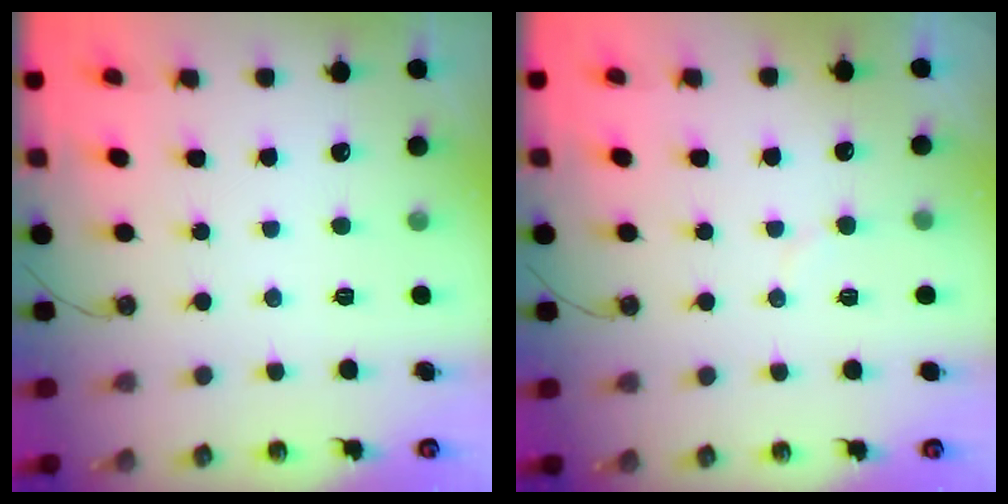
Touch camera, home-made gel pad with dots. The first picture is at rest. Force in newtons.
{"total": 3.6, "press": 3.6, "slide": 0.3}